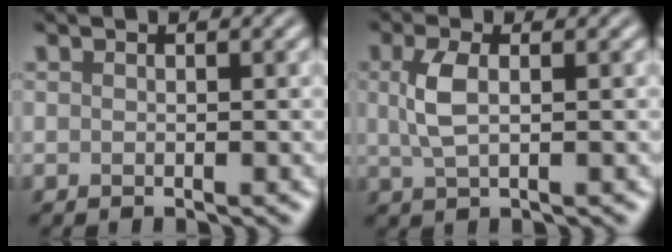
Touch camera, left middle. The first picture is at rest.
{"total": 2.8, "force": [0.6, 1.2, 2.5], "torque": [-0.060, 0.001, 0.011]}